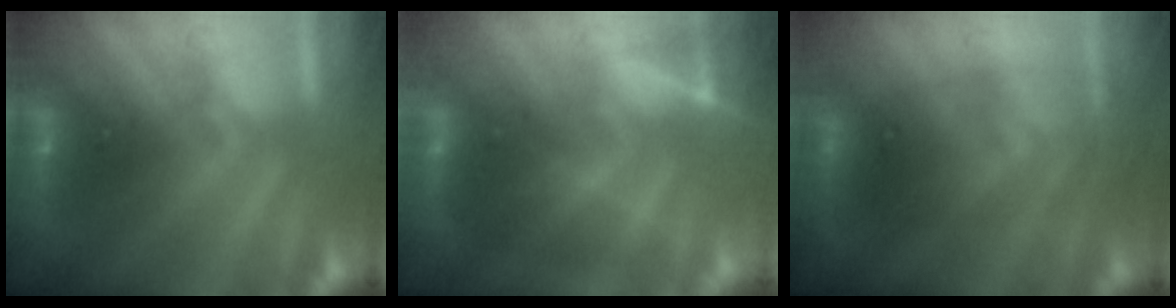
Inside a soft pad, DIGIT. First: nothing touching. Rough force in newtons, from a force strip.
{"total": 4.7}
{"total": 1.6}